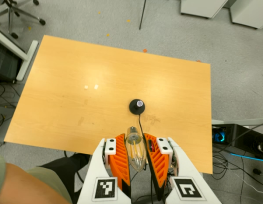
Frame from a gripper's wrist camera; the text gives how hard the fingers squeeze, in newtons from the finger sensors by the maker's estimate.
{"total": 19.2, "left": 20.6, "right": 17.8}